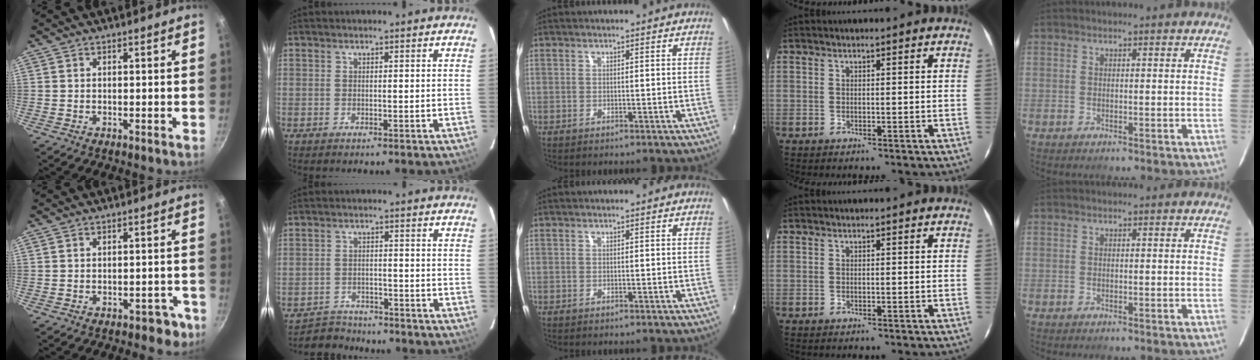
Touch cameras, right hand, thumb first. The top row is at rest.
{"thumb": {"total": 3.8, "force": [-2.1, 2.5, 2.0], "torque": [0.002, 0.033, -0.005]}, "index": {"total": 5.4, "force": [-5.0, 2.0, -0.2], "torque": [-0.012, 0.010, -0.084]}}